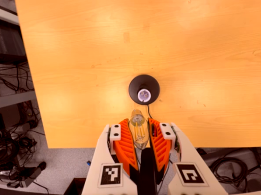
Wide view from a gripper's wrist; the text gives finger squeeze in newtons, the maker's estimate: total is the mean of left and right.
{"total": 19.5, "left": 24.9, "right": 14.2}